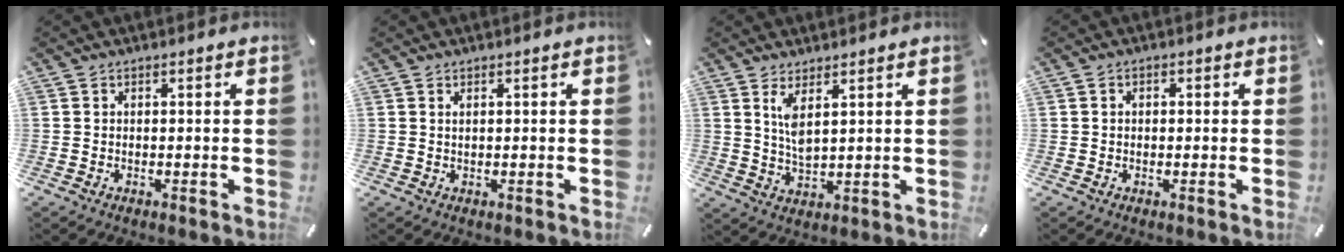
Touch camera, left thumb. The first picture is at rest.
{"total": 0.7, "force": [0.2, 0.2, 0.6], "torque": [-0.012, -0.001, 0.004]}
{"total": 5.3, "force": [2.9, 1.7, 4.1], "torque": [-0.089, -0.016, 0.048]}
{"total": 1.2, "force": [-0.1, 1.1, 0.5], "torque": [-0.010, 0.006, -0.005]}